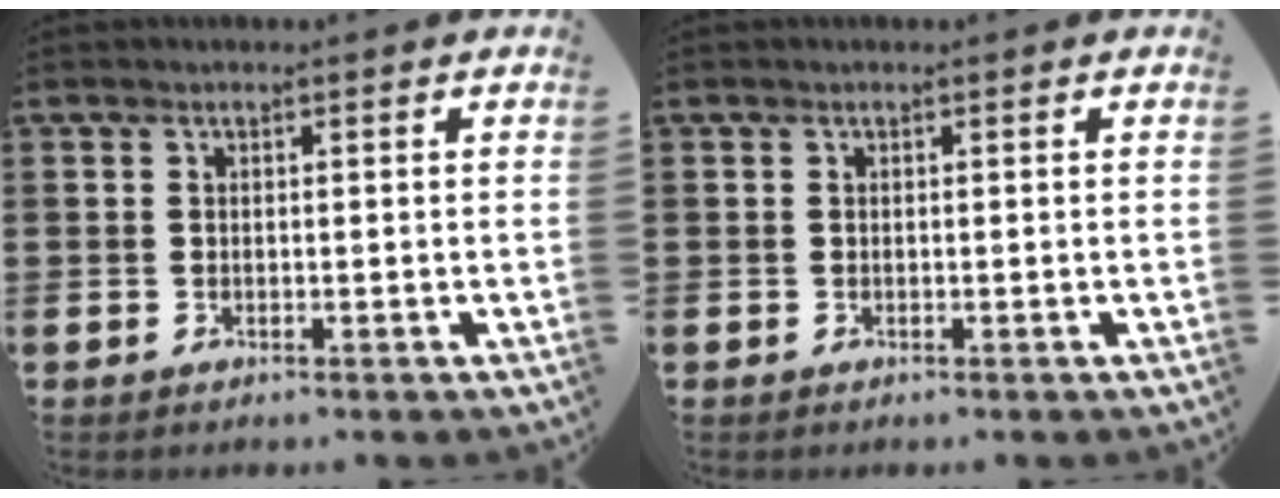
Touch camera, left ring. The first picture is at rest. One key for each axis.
{"total": 0.0}